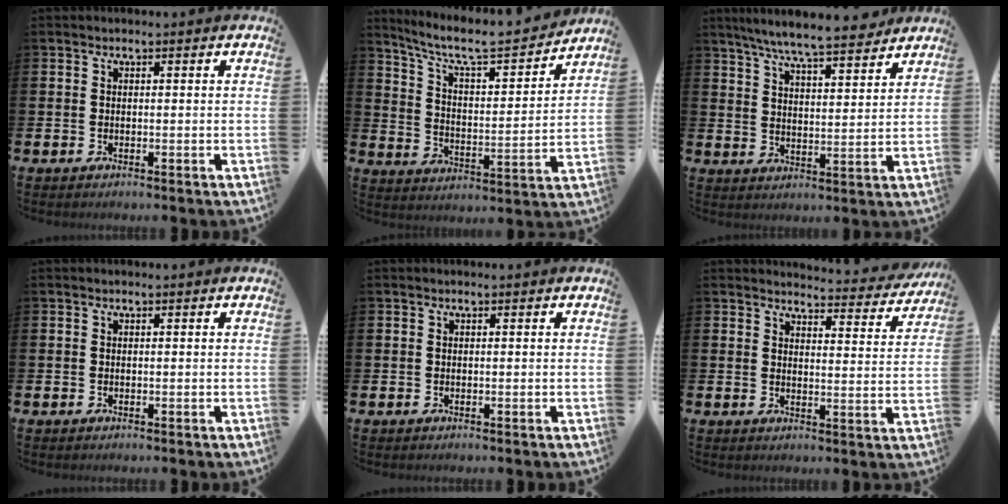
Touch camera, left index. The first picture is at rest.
{"total": 8.4, "force": [7.4, 1.8, 3.7], "torque": [-0.098, -0.051, 0.122]}
{"total": 7.7, "force": [7.3, 0.4, 2.6], "torque": [-0.069, -0.043, 0.128]}
{"total": 0.0}
{"total": 0.0}
{"total": 3.6, "force": [3.6, 0.4, 0.4], "torque": [-0.008, -0.034, 0.058]}